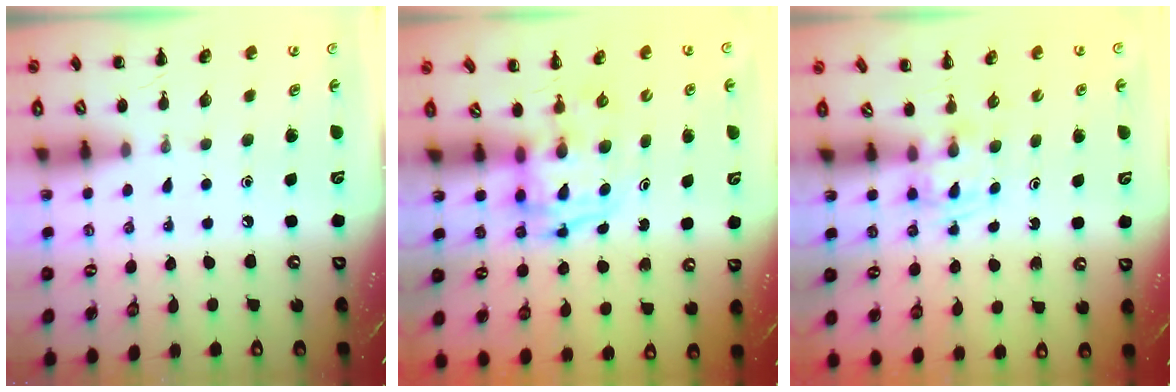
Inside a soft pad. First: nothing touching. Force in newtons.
{"total": 3.3, "press": 3.3, "slide": 0.6}
{"total": 1.5, "press": 1.4, "slide": 0.7}